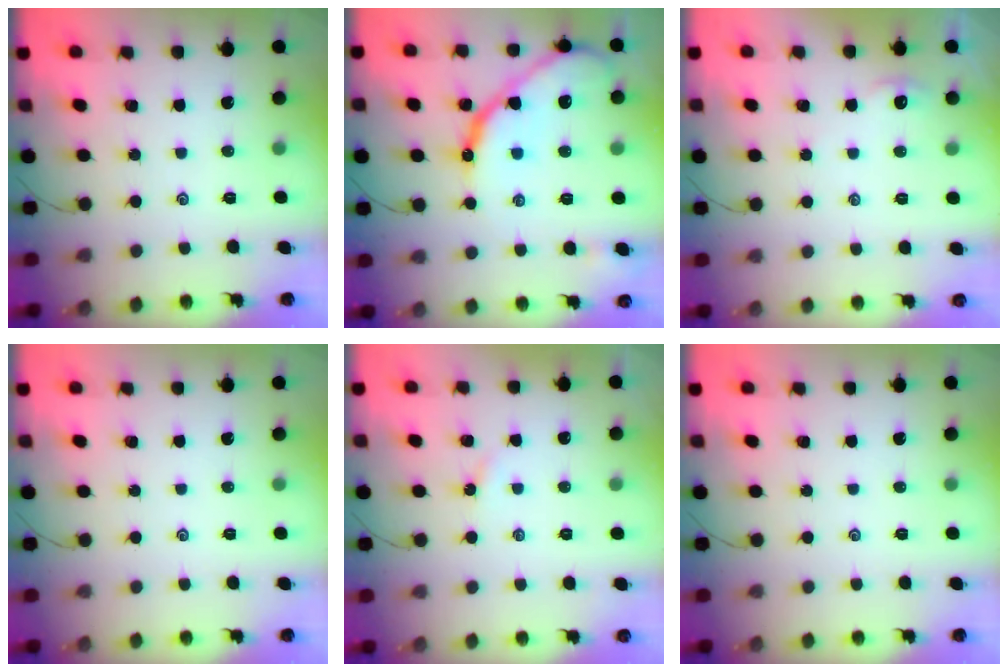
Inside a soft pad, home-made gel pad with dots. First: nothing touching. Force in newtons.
{"total": 14.6, "press": 14.5, "slide": 1.1}
{"total": 2.5, "press": 2.5, "slide": 0.3}
{"total": 0.0}
{"total": 1.4, "press": 1.4, "slide": 0.2}
{"total": 0.0}